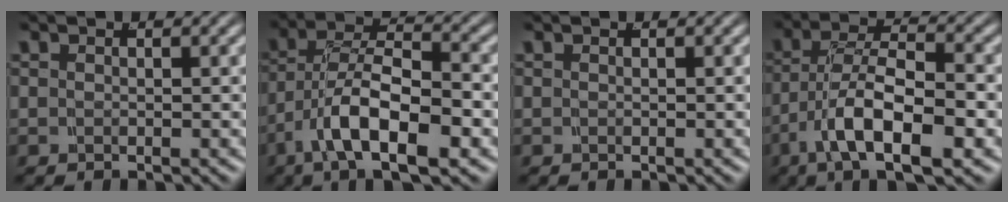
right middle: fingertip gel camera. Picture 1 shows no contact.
{"total": 6.6, "force": [-1.7, 2.8, 5.7], "torque": [-0.101, -0.004, -0.033]}
{"total": 0.0}
{"total": 6.5, "force": [-2.2, 2.4, 5.6], "torque": [-0.102, -0.005, -0.038]}